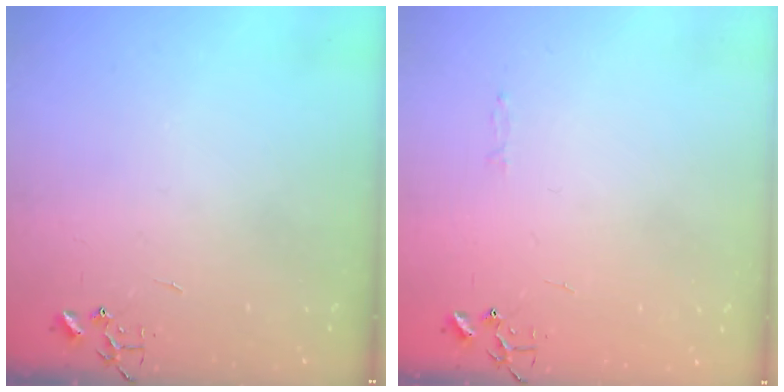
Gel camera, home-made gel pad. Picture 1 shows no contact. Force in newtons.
{"total": 2.8, "press": 2.8, "slide": 0.4}